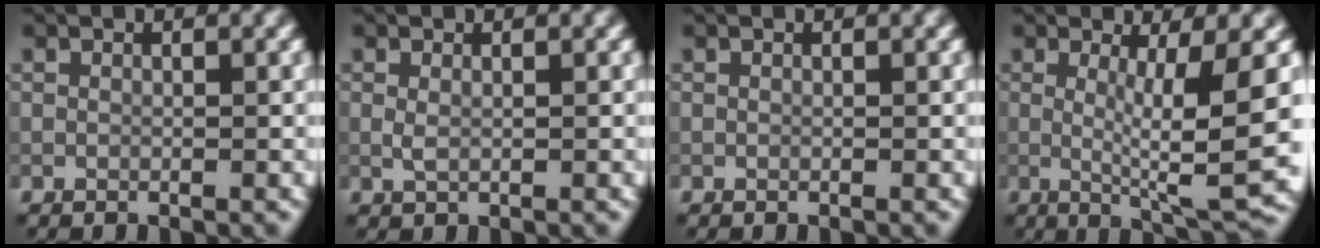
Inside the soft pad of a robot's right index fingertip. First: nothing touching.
{"total": 0.8, "force": [0.1, 0.4, 0.7], "torque": [-0.018, -0.001, 0.004]}
{"total": 0.0}
{"total": 8.7, "force": [0.2, 1.4, 8.6], "torque": [-0.126, -0.012, 0.009]}